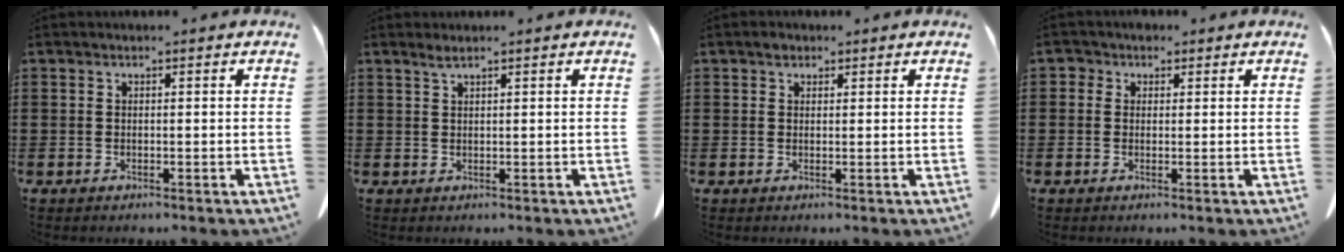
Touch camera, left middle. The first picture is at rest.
{"total": 1.2, "force": [0.9, 0.1, 0.8], "torque": [-0.017, 0.000, 0.017]}
{"total": 1.2, "force": [0.8, 0.8, 0.4], "torque": [-0.003, 0.001, 0.013]}
{"total": 1.4, "force": [0.5, 1.3, 0.3], "torque": [-0.011, 0.007, 0.009]}